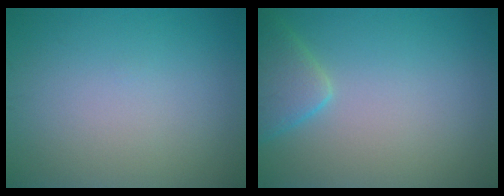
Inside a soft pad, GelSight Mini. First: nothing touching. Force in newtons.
{"total": 3.2, "press": 3.2, "slide": 0.2}